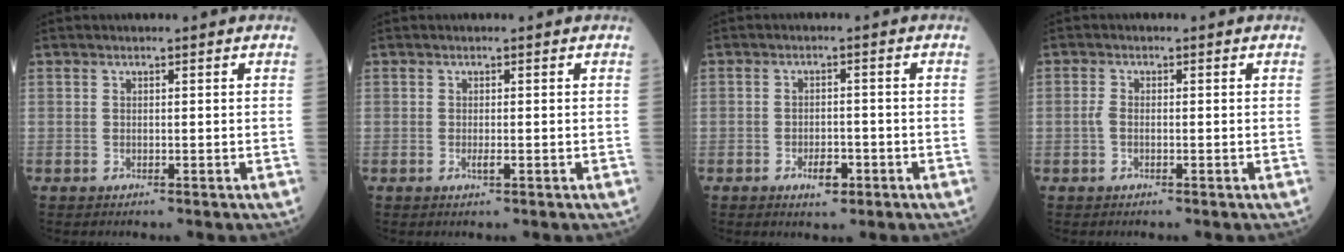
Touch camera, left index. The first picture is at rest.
{"total": 0.8, "force": [-0.3, 0.1, 0.7], "torque": [-0.016, -0.002, -0.003]}
{"total": 3.3, "force": [-1.7, 1.5, 2.4], "torque": [-0.040, 0.003, -0.023]}
{"total": 1.2, "force": [-0.4, 0.5, 1.0], "torque": [-0.025, 0.001, -0.009]}